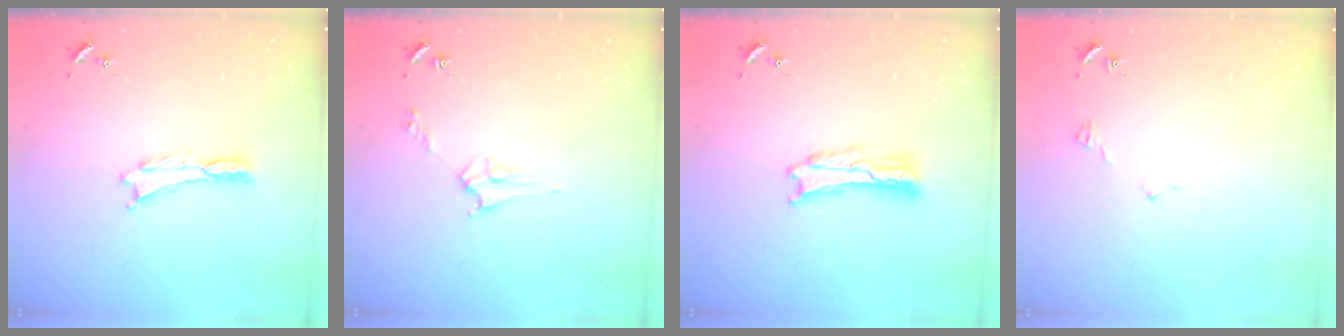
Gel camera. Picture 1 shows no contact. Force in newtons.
{"total": 2.8, "press": 2.8, "slide": 0.3}
{"total": 2.8, "press": 2.7, "slide": 0.4}
{"total": 2.9, "press": 2.9, "slide": 0.3}